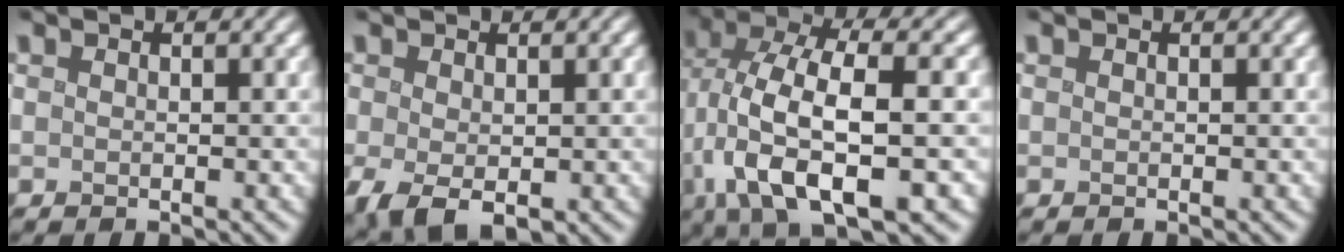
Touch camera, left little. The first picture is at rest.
{"total": 3.2, "force": [-1.0, 1.5, 2.6], "torque": [-0.056, -0.007, -0.010]}
{"total": 10.9, "force": [-1.8, 4.2, 9.9], "torque": [-0.195, 0.003, -0.026]}
{"total": 0.0}